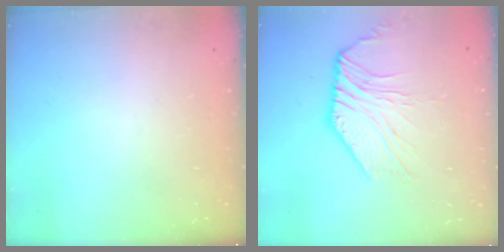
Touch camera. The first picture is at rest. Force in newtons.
{"total": 4.5, "press": 4.5, "slide": 0.5}